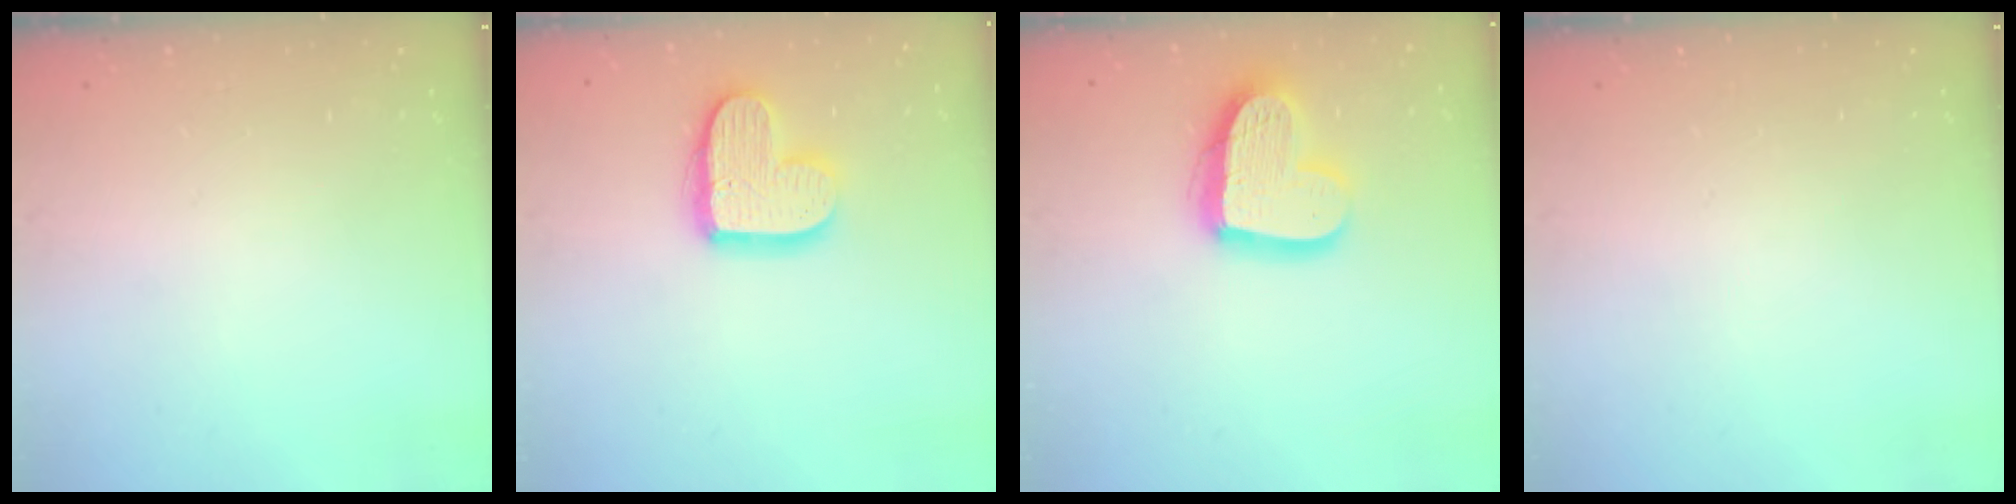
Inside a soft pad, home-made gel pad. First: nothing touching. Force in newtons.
{"total": 14.4, "press": 14.3, "slide": 1.0}
{"total": 17.2, "press": 17.1, "slide": 1.5}
{"total": 0.0}